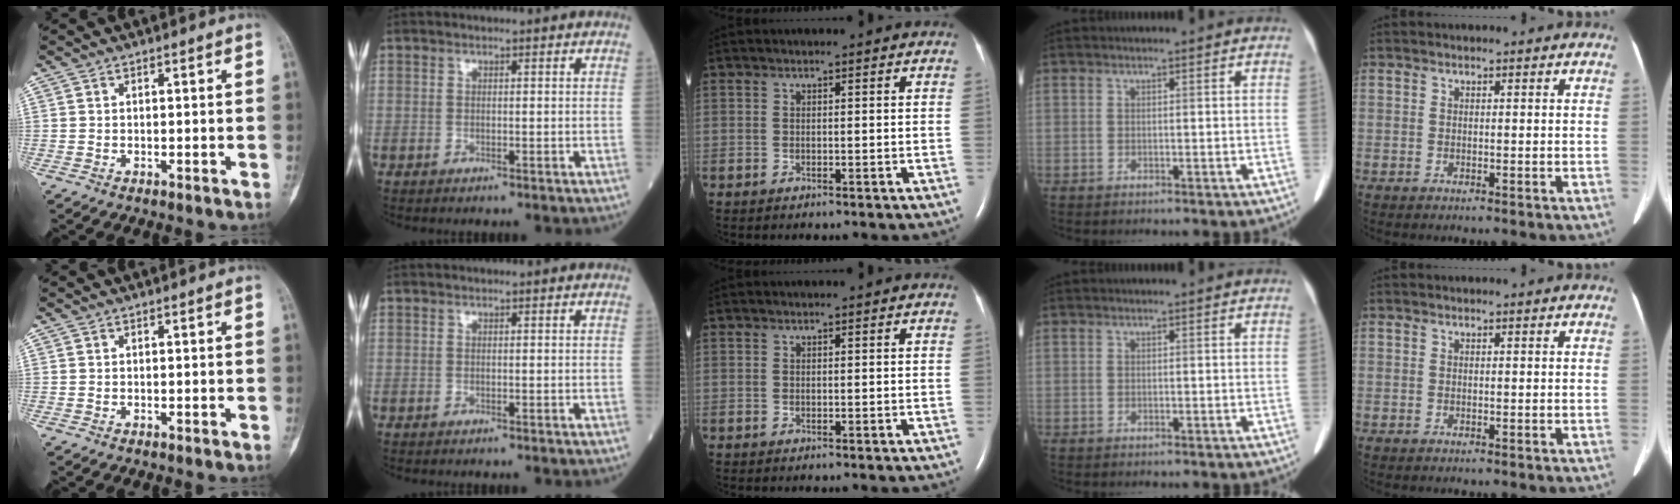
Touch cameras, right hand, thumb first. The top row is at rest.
{}